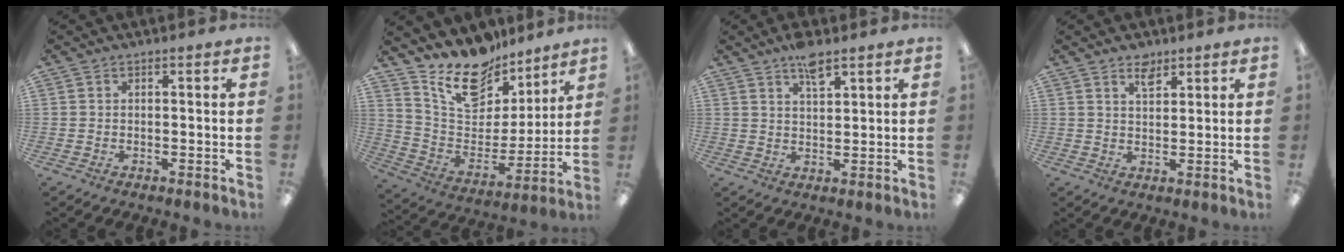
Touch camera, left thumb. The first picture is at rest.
{"total": 19.0, "force": [15.1, 9.0, 7.1], "torque": [-0.144, -0.105, 0.274]}
{"total": 5.6, "force": [4.1, 1.7, 3.4], "torque": [-0.053, -0.019, 0.068]}
{"total": 3.7, "force": [2.9, 1.6, 1.6], "torque": [-0.021, -0.010, 0.051]}